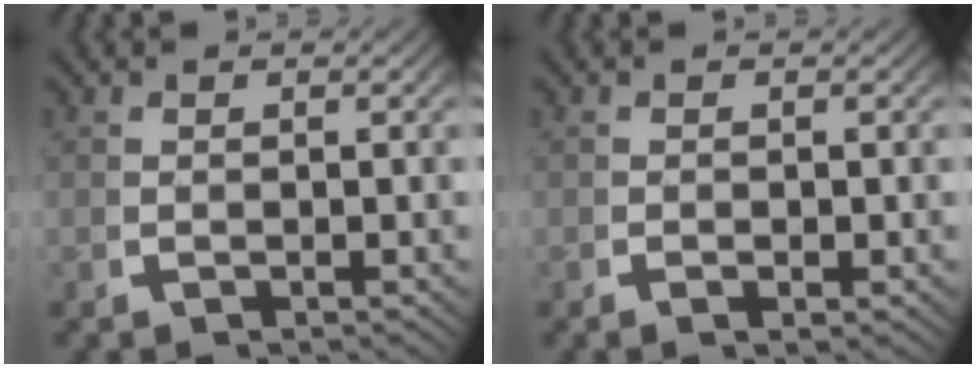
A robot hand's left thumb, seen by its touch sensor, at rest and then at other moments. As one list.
[{"total": 0.6, "force": [-0.2, 0.3, 0.5], "torque": [-0.009, -0.003, -0.005]}]